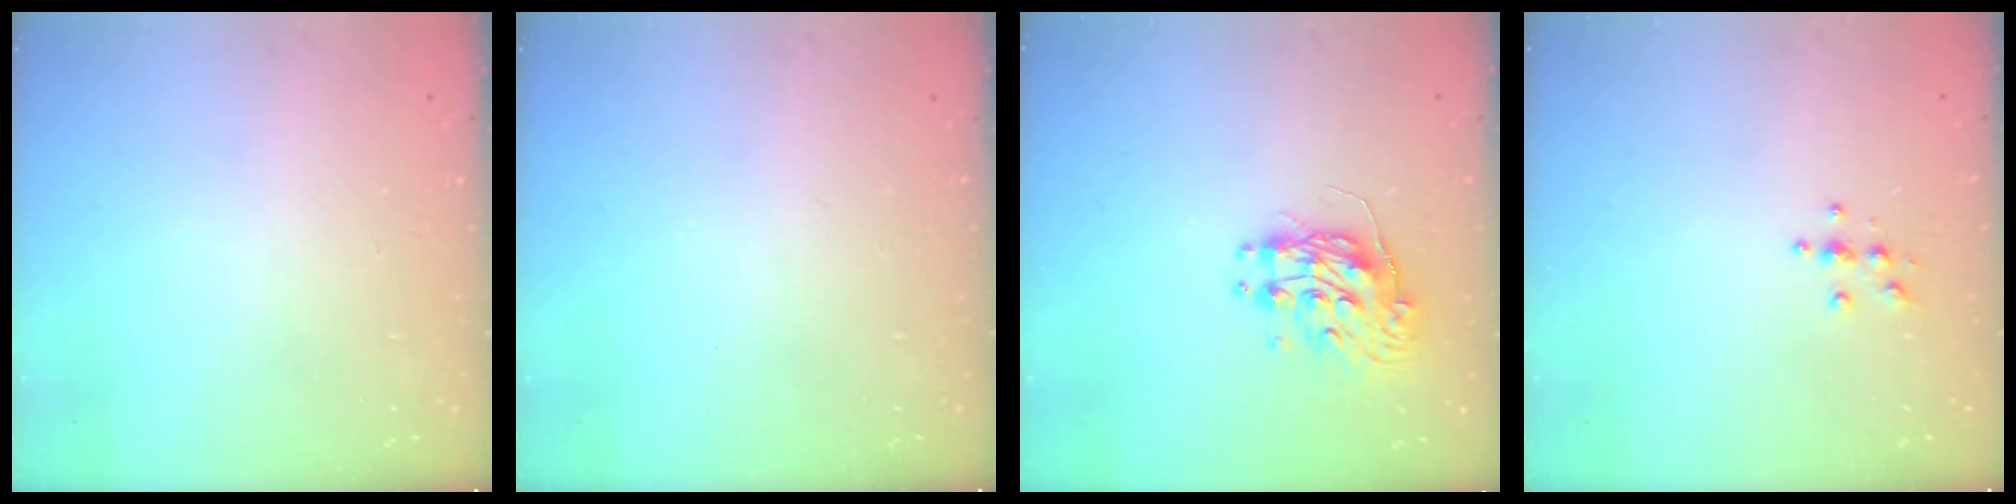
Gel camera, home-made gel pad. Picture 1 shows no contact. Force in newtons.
{"total": 0.0}
{"total": 9.6, "press": 9.6, "slide": 0.4}
{"total": 3.9, "press": 3.8, "slide": 0.4}